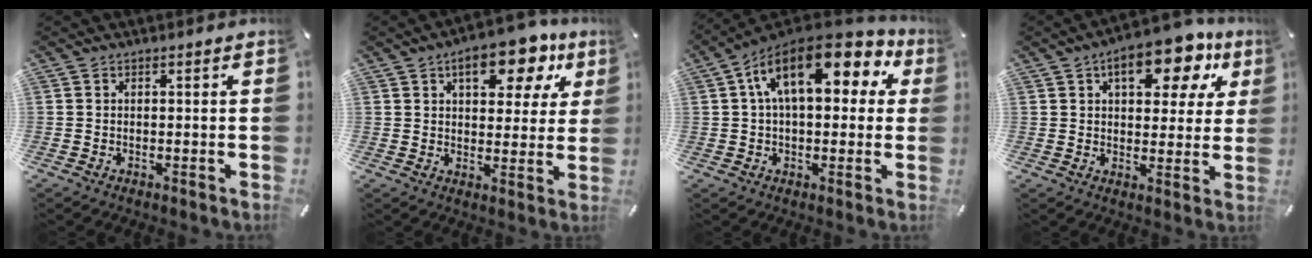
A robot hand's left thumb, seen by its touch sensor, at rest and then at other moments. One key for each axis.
{"total": 13.7, "fx": 7.5, "fy": 7.0, "fz": 9.1, "tx": -0.109, "ty": -0.032, "tz": 0.119}
{"total": 17.1, "fx": 7.1, "fy": 8.4, "fz": 13.1, "tx": -0.225, "ty": -0.028, "tz": 0.116}
{"total": 14.8, "fx": 7.8, "fy": 7.4, "fz": 10.2, "tx": -0.127, "ty": -0.032, "tz": 0.123}